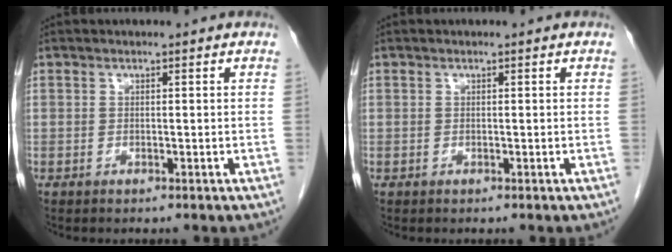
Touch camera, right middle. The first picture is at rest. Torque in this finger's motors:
{"motor_torque": [0.29, -0.25, 0.02, 0.00]}